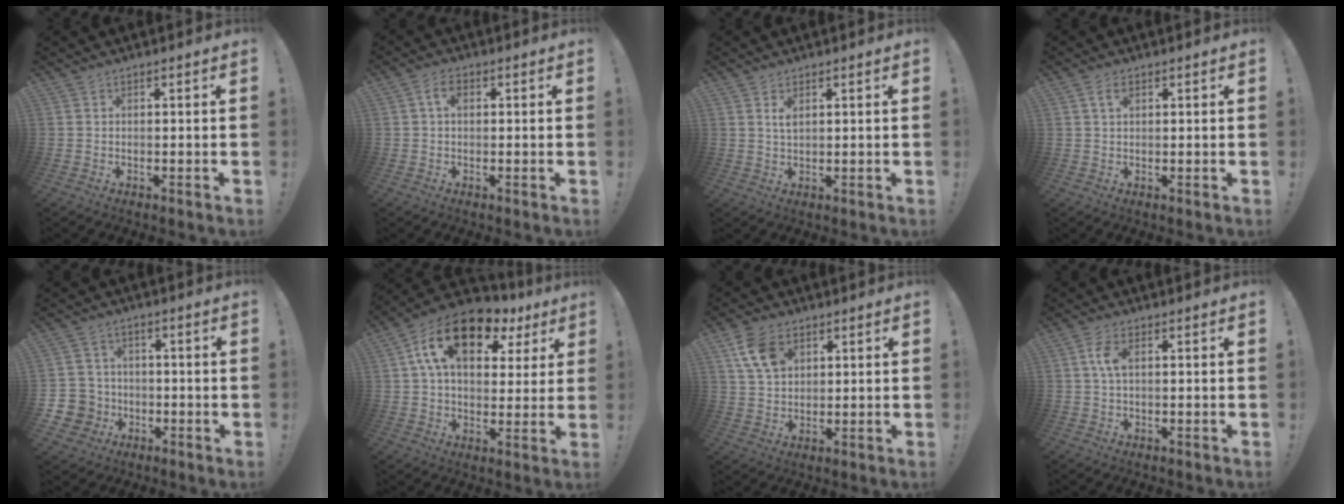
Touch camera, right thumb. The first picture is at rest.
{"total": 4.0, "force": [0.9, 2.4, 3.0], "torque": [-0.052, 0.007, 0.014]}
{"total": 2.5, "force": [1.2, 1.2, 1.9], "torque": [-0.031, -0.004, 0.020]}
{"total": 2.6, "force": [1.2, 1.5, 1.8], "torque": [-0.030, -0.001, 0.020]}
{"total": 7.3, "force": [-2.0, 6.9, 1.5], "torque": [-0.038, 0.018, -0.034]}
{"total": 17.4, "force": [8.1, 10.0, 11.8], "torque": [-0.201, -0.026, 0.142]}
{"total": 10.1, "force": [4.4, 7.1, 5.8], "torque": [-0.103, -0.007, 0.086]}
{"total": 4.7, "force": [0.8, 2.3, 4.1], "torque": [-0.084, 0.005, 0.012]}